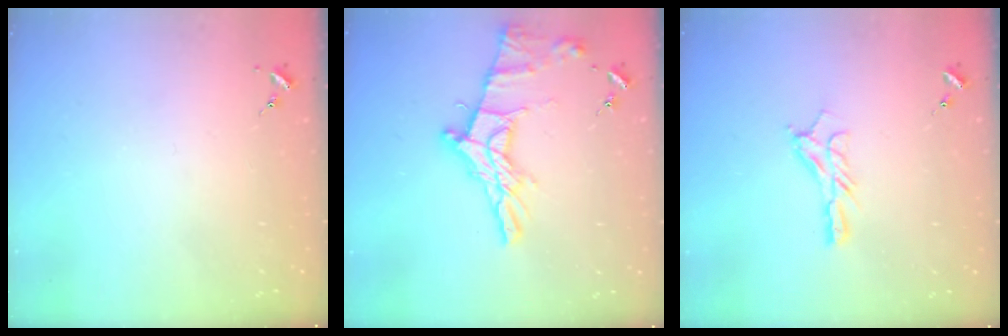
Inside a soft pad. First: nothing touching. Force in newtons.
{"total": 16.2, "press": 16.1, "slide": 1.0}
{"total": 9.5, "press": 9.5, "slide": 0.4}